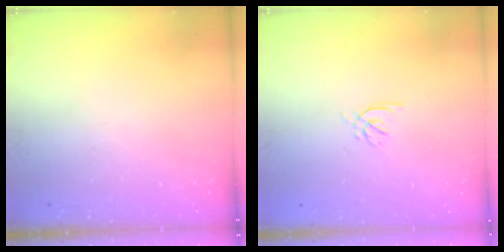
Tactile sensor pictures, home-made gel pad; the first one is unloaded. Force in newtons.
{"total": 2.1, "press": 2.0, "slide": 0.6}